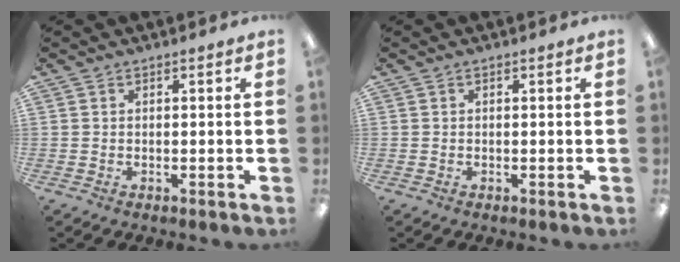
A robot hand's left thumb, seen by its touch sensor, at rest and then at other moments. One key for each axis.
{"total": 0.0}